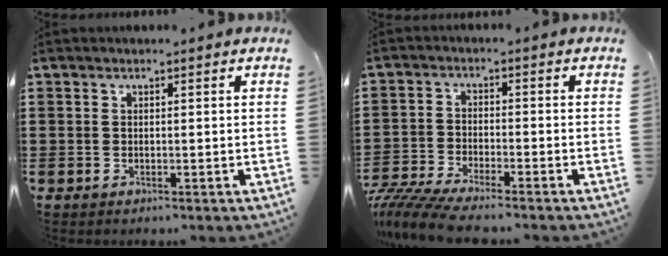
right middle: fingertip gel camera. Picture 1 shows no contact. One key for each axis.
{"total": 6.1, "fx": -5.9, "fy": 0.2, "fz": 1.6, "tx": -0.051, "ty": -0.015, "tz": -0.121}